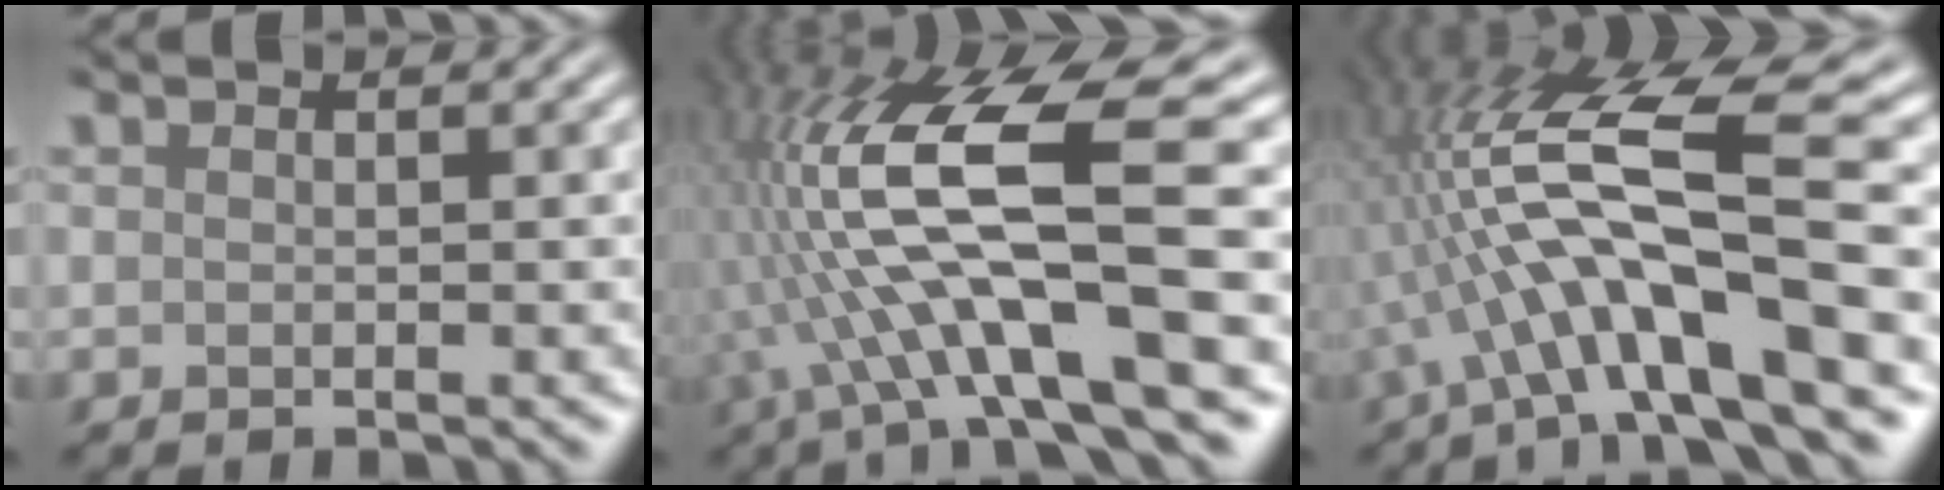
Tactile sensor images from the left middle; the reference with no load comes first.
{"total": 12.7, "force": [-1.0, 3.3, 12.2], "torque": [-0.238, 0.023, -0.011]}
{"total": 10.8, "force": [-2.8, 2.4, 10.1], "torque": [-0.182, 0.028, -0.048]}